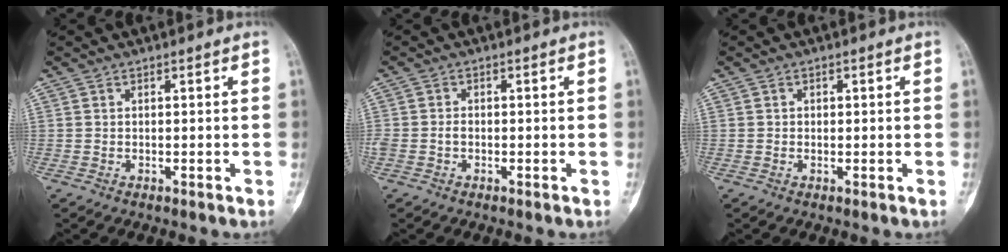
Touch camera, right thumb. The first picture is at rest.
{"total": 1.7, "force": [-0.4, 1.2, 1.1], "torque": [-0.024, 0.004, -0.008]}
{"total": 0.6, "force": [0.0, 0.5, 0.3], "torque": [-0.001, 0.001, -0.001]}